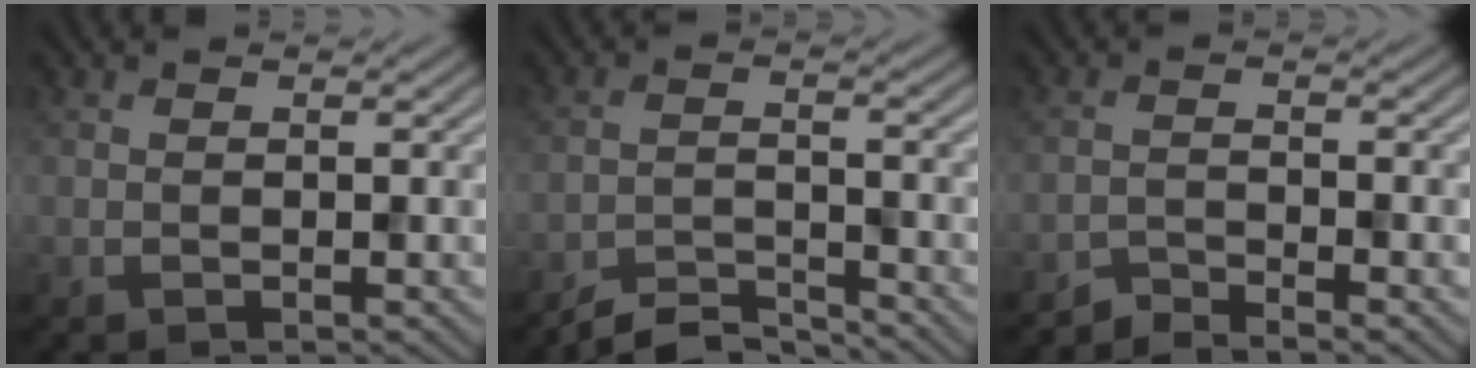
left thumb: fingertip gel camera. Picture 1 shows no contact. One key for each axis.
{"total": 4.5, "fx": -4.3, "fy": 0.5, "fz": 1.3, "tx": -0.022, "ty": 0.000, "tz": -0.086}
{"total": 2.8, "fx": -2.6, "fy": 0.3, "fz": 0.9, "tx": -0.013, "ty": -0.001, "tz": -0.058}